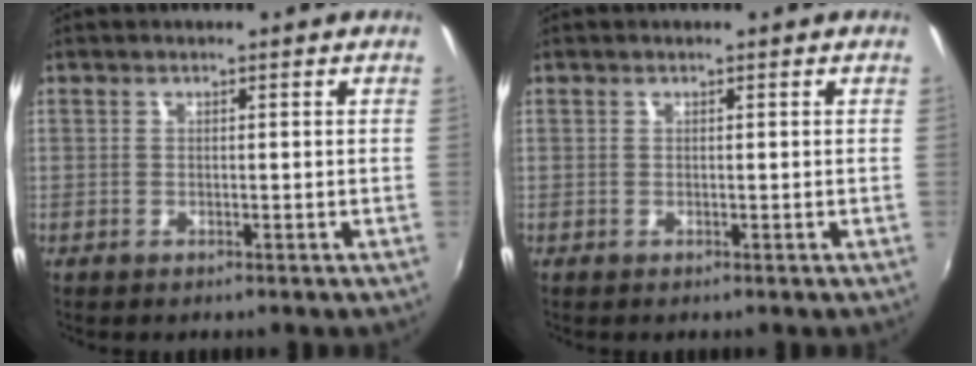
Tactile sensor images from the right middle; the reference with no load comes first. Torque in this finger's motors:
{"motor_torque": [0.00, 0.00, 0.00, -0.01]}